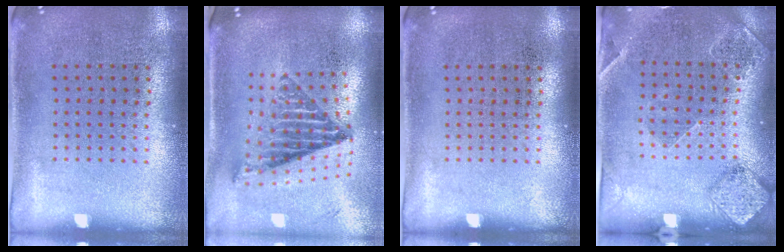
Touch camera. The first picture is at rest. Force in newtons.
{"total": 1.6, "press": 1.3, "slide": 1.0}
{"total": 0.0}
{"total": 1.5, "press": 1.5, "slide": 0.4}